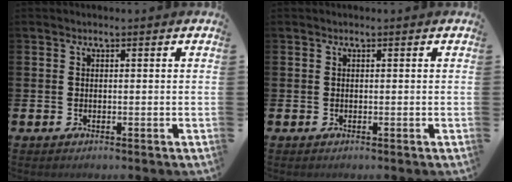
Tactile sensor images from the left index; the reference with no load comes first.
{"total": 0.0}